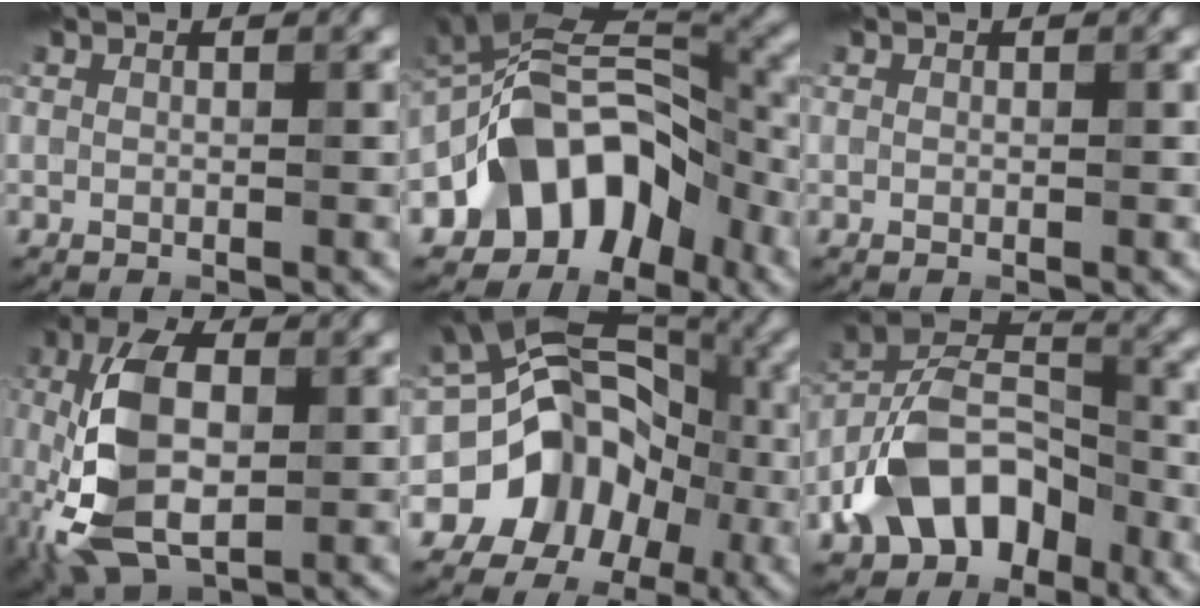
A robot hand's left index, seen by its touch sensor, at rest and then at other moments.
{"total": 11.1, "force": [-5.1, 7.4, 6.5], "torque": [-0.087, 0.021, -0.111]}
{"total": 0.0}
{"total": 9.5, "force": [-1.3, 5.4, 7.7], "torque": [-0.177, 0.004, -0.032]}
{"total": 12.3, "force": [-3.9, 10.3, 5.5], "torque": [-0.054, 0.005, -0.092]}
{"total": 9.8, "force": [-4.9, 6.4, 5.5], "torque": [-0.089, 0.013, -0.107]}